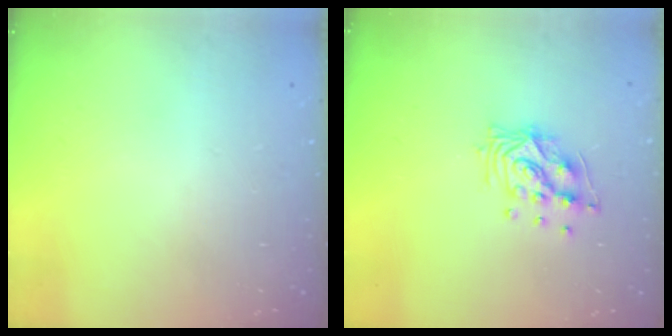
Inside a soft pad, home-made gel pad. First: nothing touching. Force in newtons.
{"total": 10.2, "press": 10.2, "slide": 1.2}